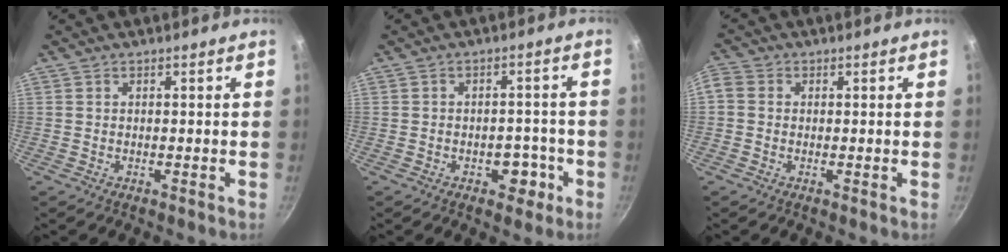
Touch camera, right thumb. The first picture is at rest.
{"total": 4.9, "force": [-2.1, 3.4, 2.8], "torque": [-0.005, 0.023, -0.021]}
{"total": 2.6, "force": [-0.2, 2.3, 1.3], "torque": [-0.028, 0.009, -0.015]}